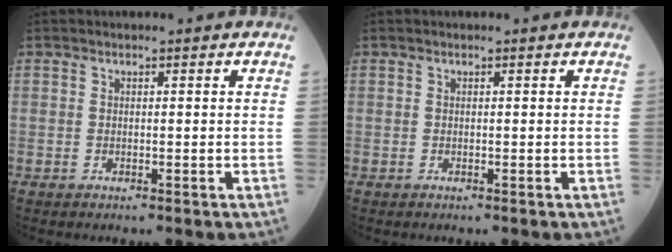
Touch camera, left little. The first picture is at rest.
{"total": 0.0}